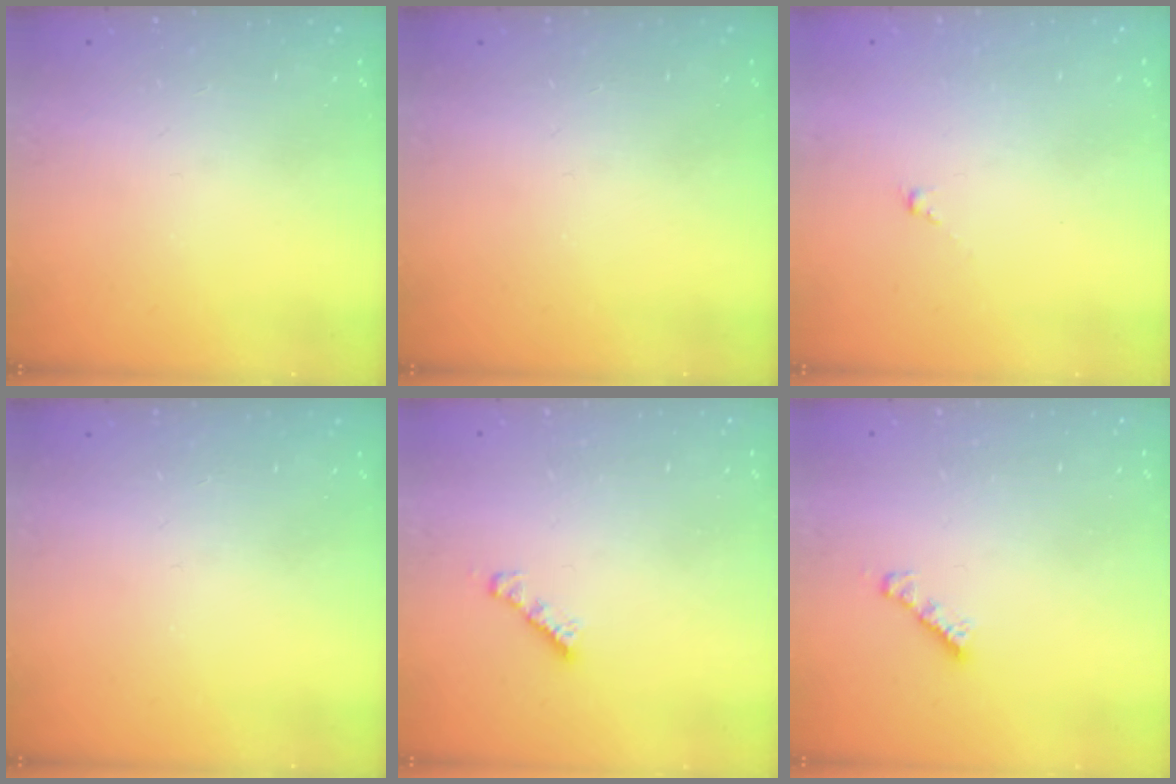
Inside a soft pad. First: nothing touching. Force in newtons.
{"total": 0.0}
{"total": 0.0}
{"total": 0.0}
{"total": 2.7, "press": 2.7, "slide": 0.3}
{"total": 2.7, "press": 2.7, "slide": 0.3}